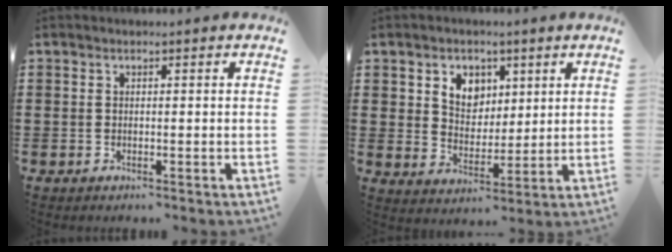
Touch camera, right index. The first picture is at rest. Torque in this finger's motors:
{"motor_torque": [0.65, 0.30, 0.21, 0.08]}